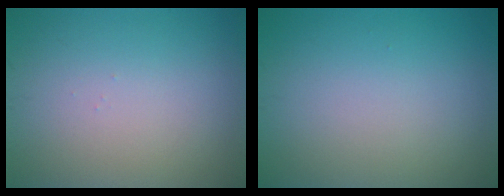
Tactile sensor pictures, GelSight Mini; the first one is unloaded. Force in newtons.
{"total": 0.0}